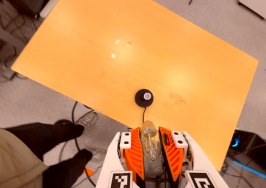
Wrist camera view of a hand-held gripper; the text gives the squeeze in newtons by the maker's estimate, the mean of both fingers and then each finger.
{"total": 19.7, "left": 22.1, "right": 17.4}